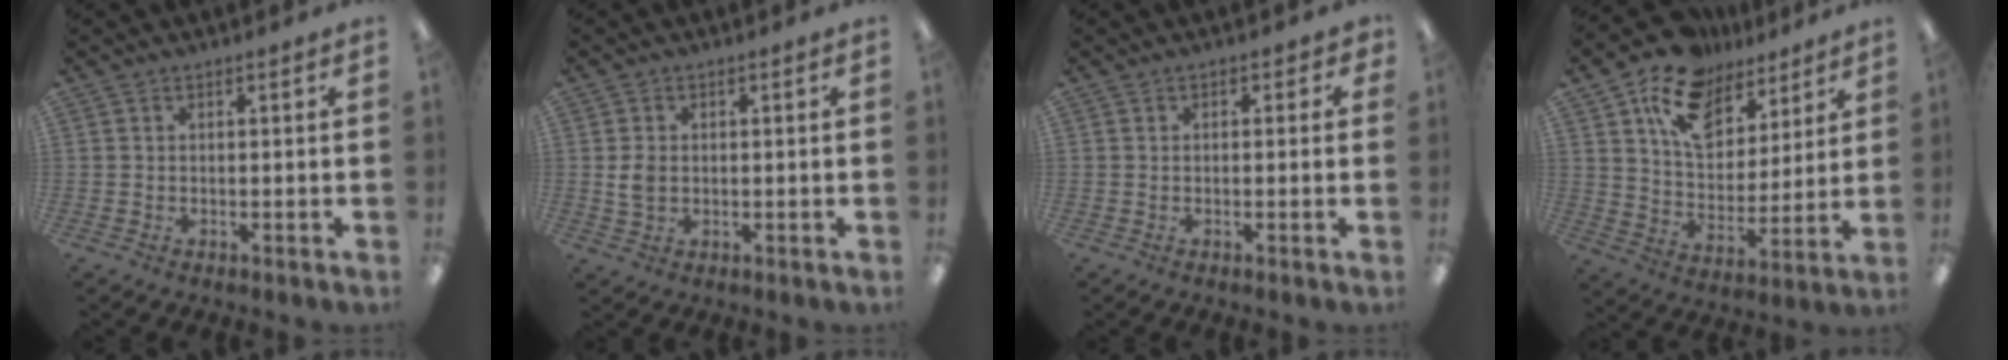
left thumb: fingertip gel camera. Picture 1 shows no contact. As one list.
[{"total": 3.5, "force": [0.1, 2.7, 2.3], "torque": [-0.037, 0.003, 0.001]}, {"total": 1.3, "force": [0.1, 1.1, 0.6], "torque": [-0.005, 0.002, -0.001]}, {"total": 16.3, "force": [10.3, 10.2, 7.5], "torque": [-0.129, -0.049, 0.191]}]